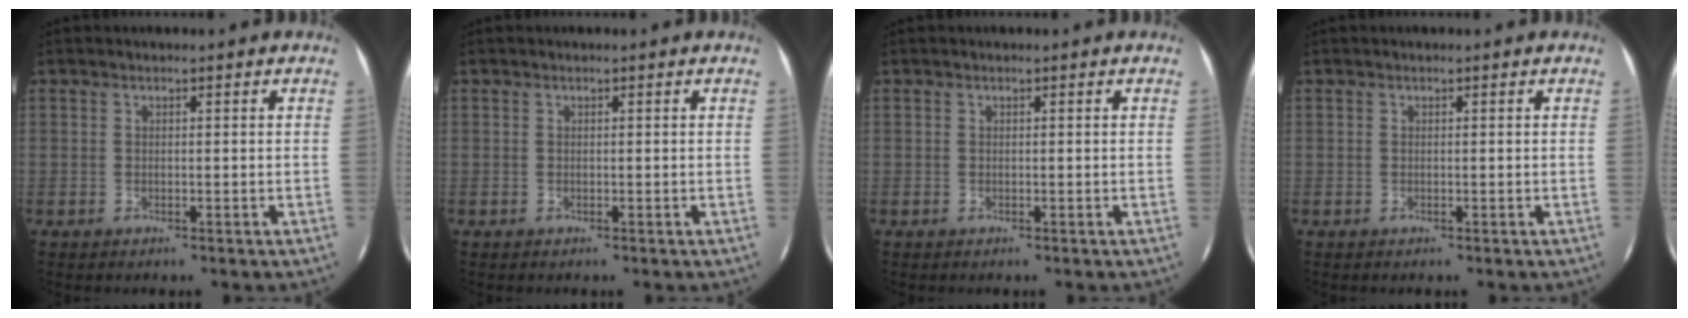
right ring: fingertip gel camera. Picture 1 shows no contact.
{"total": 0.0}
{"total": 0.0}
{"total": 0.0}